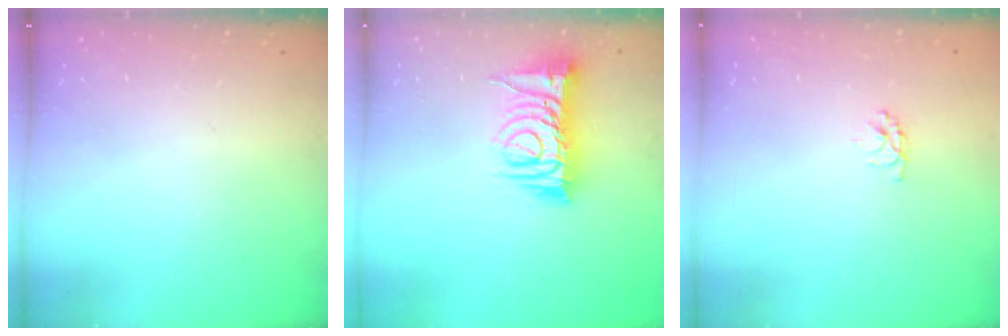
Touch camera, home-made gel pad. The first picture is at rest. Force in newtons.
{"total": 10.8, "press": 10.7, "slide": 1.4}
{"total": 3.5, "press": 3.5, "slide": 0.4}